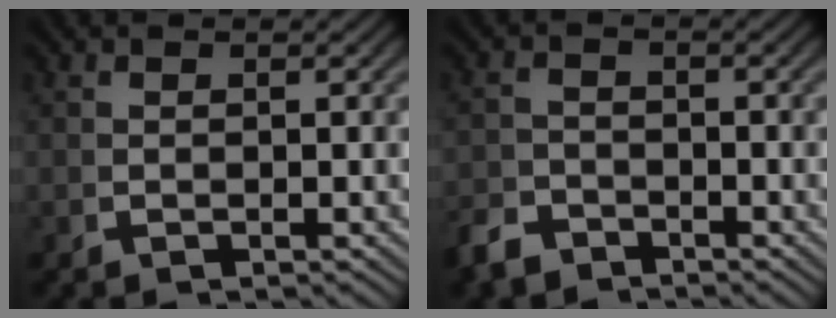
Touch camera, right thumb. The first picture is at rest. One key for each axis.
{"total": 2.7, "fx": -2.6, "fy": 0.9, "fz": 0.1, "tx": 0.009, "ty": -0.009, "tz": -0.046}